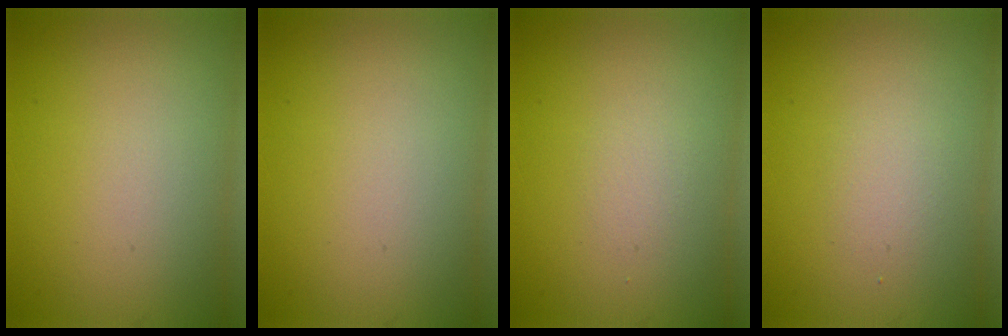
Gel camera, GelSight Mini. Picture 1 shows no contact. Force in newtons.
{"total": 0.0}
{"total": 0.7, "press": 0.7, "slide": 0.0}
{"total": 1.1, "press": 1.1, "slide": 0.1}